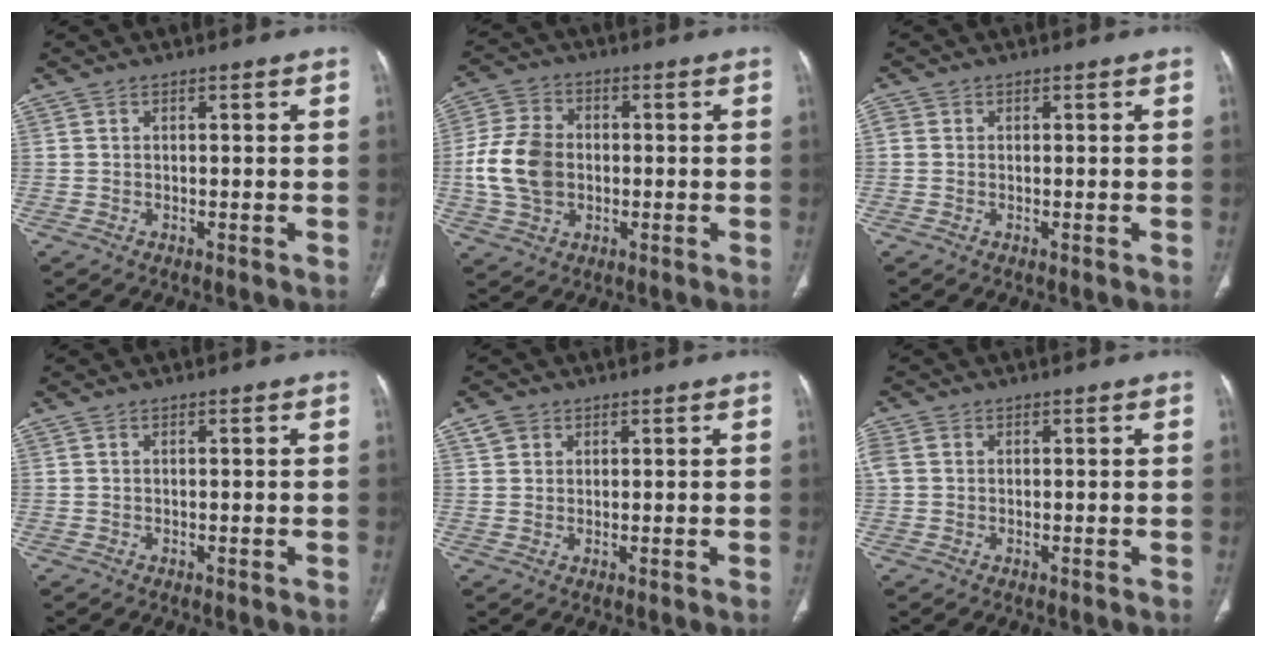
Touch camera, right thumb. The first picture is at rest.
{"total": 11.4, "force": [-0.7, 8.4, 7.6], "torque": [-0.139, 0.012, -0.015]}
{"total": 1.0, "force": [0.0, 0.9, 0.4], "torque": [-0.003, 0.001, -0.002]}
{"total": 0.0}
{"total": 2.6, "force": [1.3, 2.1, 0.7], "torque": [-0.002, -0.001, 0.022]}
{"total": 2.4, "force": [0.3, 1.9, 1.4], "torque": [-0.048, 0.011, 0.008]}